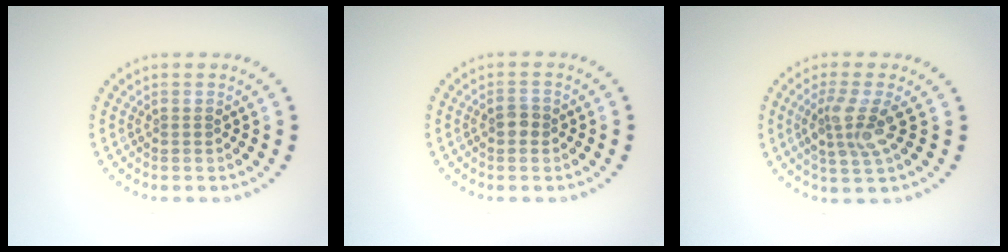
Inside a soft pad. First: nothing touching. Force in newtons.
{"total": 1.3, "press": 1.3, "slide": 0.2}
{"total": 3.1, "press": 2.6, "slide": 1.6}